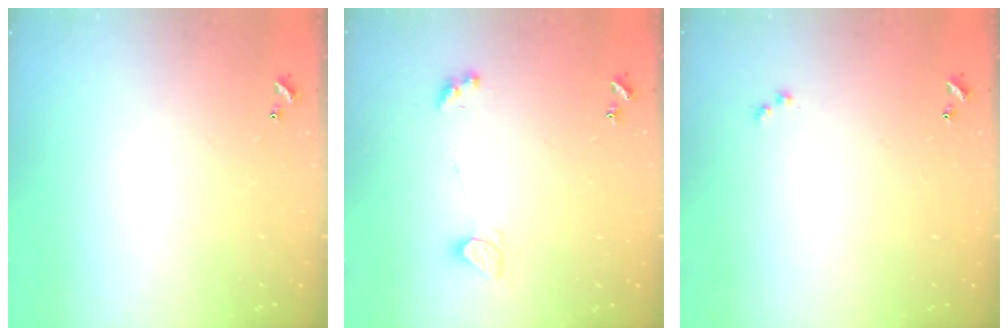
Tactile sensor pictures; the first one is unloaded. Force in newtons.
{"total": 2.5, "press": 2.4, "slide": 0.5}
{"total": 0.0}